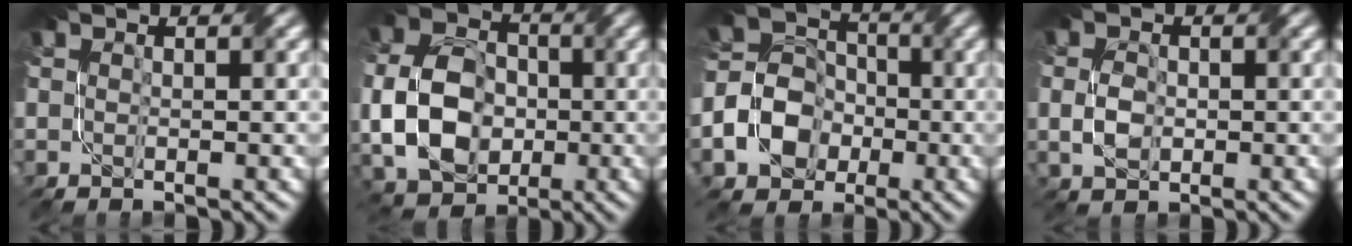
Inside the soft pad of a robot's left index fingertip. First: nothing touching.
{"total": 8.4, "force": [-2.0, 6.1, 5.5], "torque": [-0.111, 0.002, -0.046]}
{"total": 5.6, "force": [-2.9, 4.2, 2.4], "torque": [-0.044, 0.005, -0.071]}
{"total": 2.4, "force": [-1.0, 1.5, 1.6], "torque": [-0.037, -0.004, -0.022]}